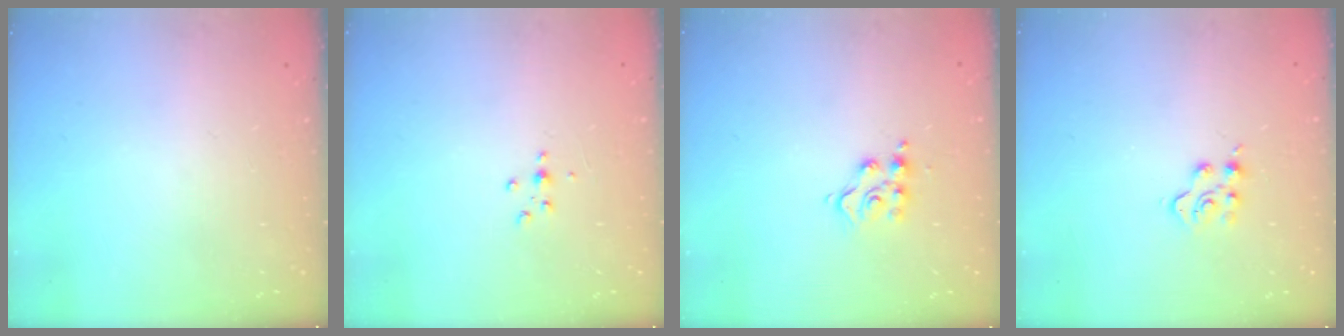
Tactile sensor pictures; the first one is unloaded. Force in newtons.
{"total": 2.9, "press": 2.9, "slide": 0.4}
{"total": 8.7, "press": 8.6, "slide": 0.4}
{"total": 4.6, "press": 4.6, "slide": 0.5}